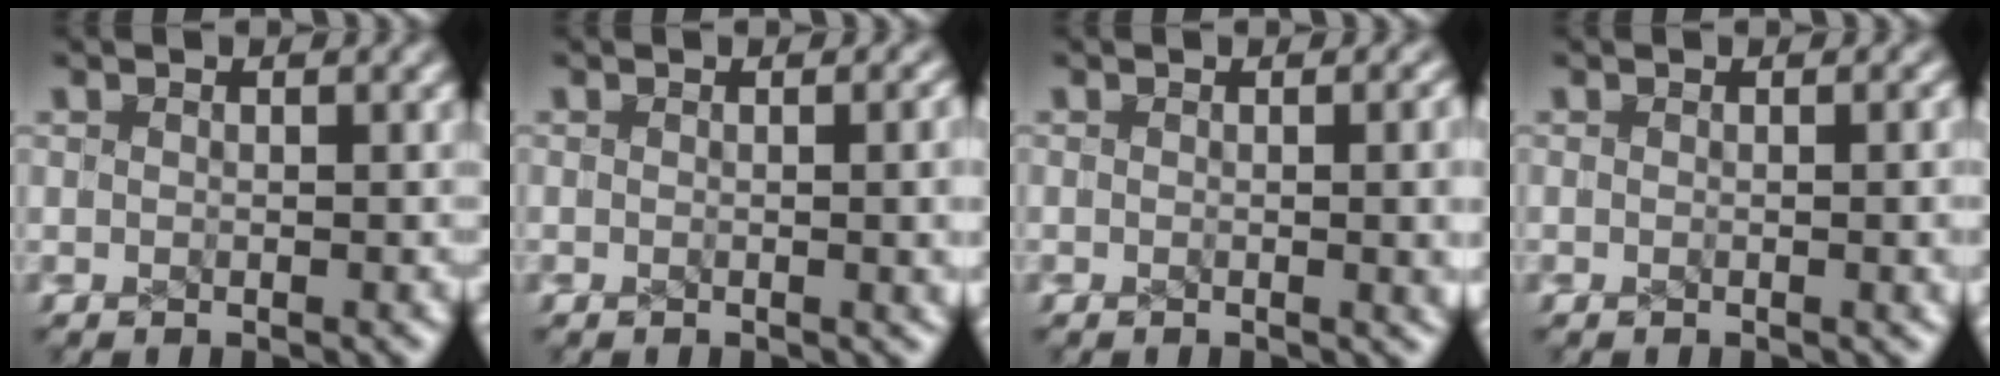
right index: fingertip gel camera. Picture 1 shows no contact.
{"total": 1.3, "force": [0.1, 0.1, 1.3], "torque": [-0.016, -0.002, 0.005]}
{"total": 1.8, "force": [0.2, 0.4, 1.8], "torque": [-0.019, -0.001, 0.005]}
{"total": 0.7, "force": [0.1, -0.2, 0.7], "torque": [-0.011, -0.002, 0.004]}